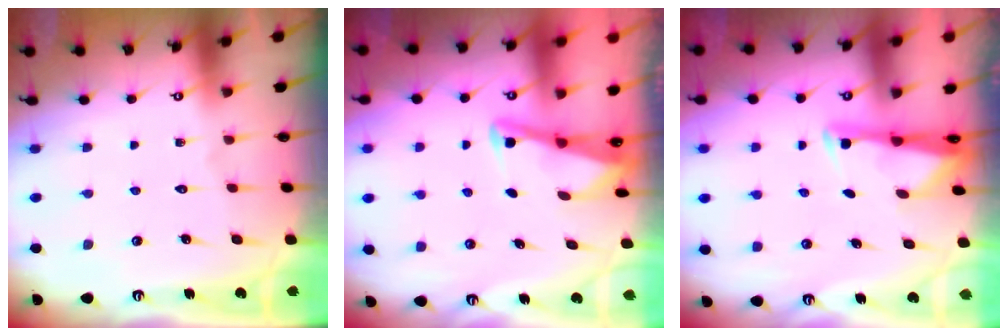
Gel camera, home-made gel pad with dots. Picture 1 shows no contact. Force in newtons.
{"total": 2.8, "press": 2.8, "slide": 0.4}
{"total": 2.7, "press": 2.7, "slide": 0.5}